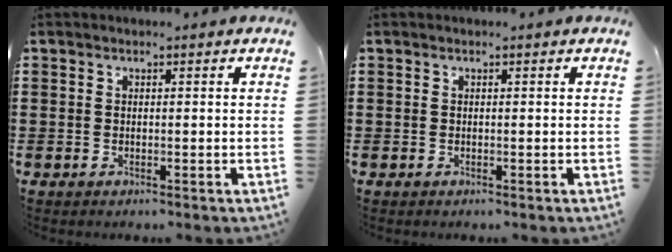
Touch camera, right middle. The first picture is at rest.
{"total": 0.0}